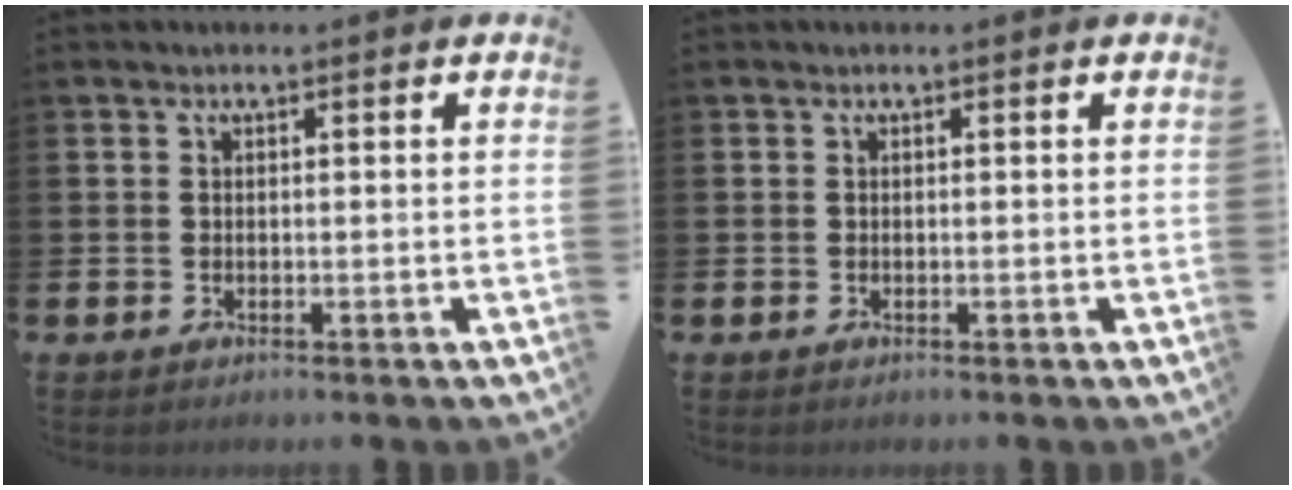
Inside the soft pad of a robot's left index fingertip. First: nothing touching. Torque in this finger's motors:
{"motor_torque": [0.00, 0.00, 0.00, 0.01]}